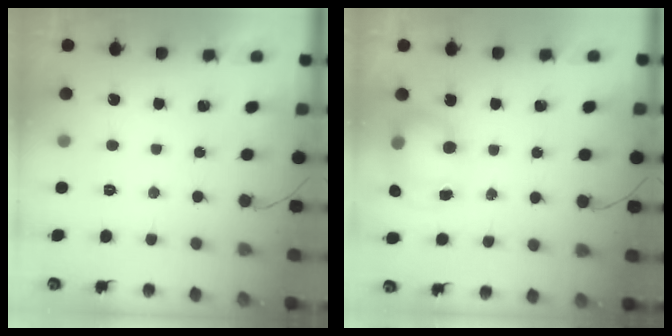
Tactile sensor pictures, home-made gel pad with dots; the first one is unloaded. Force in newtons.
{"total": 9.4, "press": 8.7, "slide": 3.6}